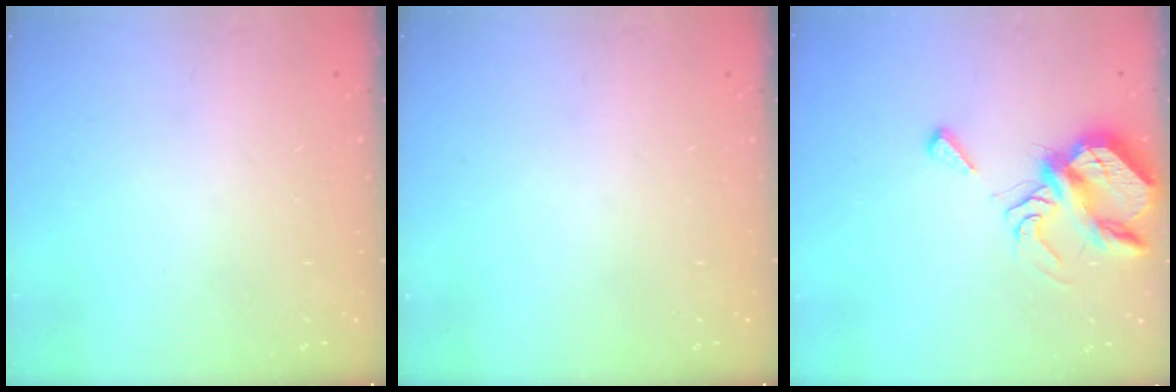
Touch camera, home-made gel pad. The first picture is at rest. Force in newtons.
{"total": 0.0}
{"total": 8.0, "press": 8.0, "slide": 0.9}